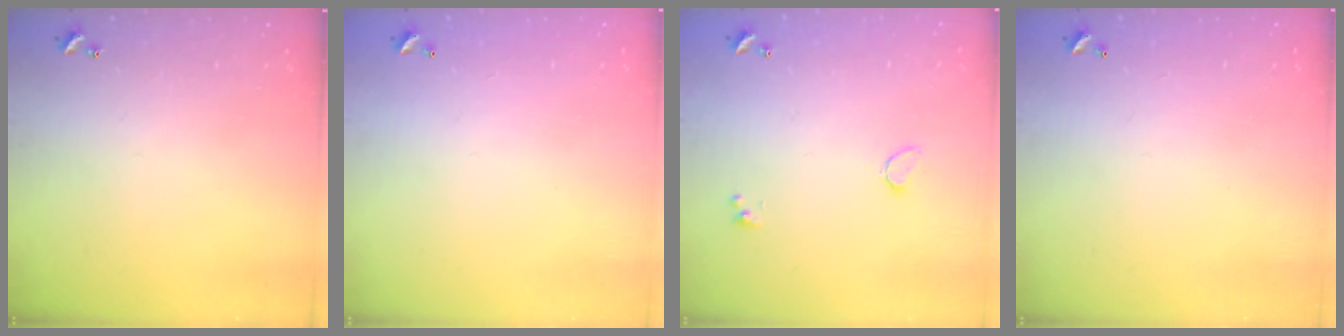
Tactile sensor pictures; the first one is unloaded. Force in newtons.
{"total": 2.8, "press": 2.8, "slide": 0.1}
{"total": 0.6, "press": 0.4, "slide": 0.5}
{"total": 2.8, "press": 2.8, "slide": 0.1}